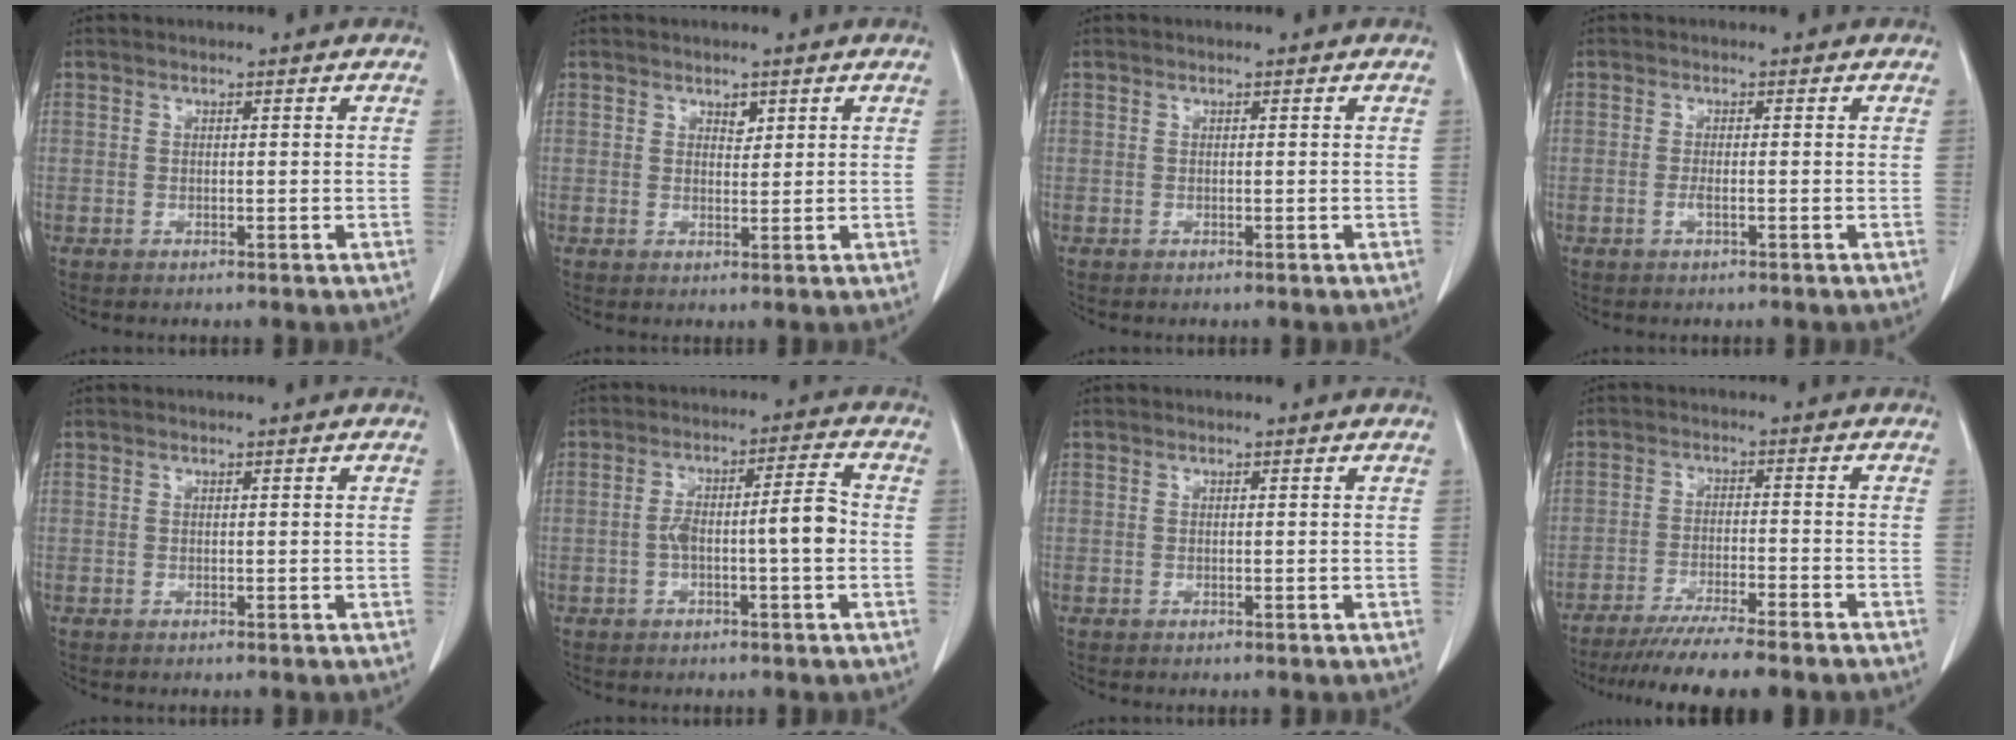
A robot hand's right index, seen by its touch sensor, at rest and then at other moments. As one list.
[{"total": 1.5, "force": [1.0, 0.9, 0.8], "torque": [-0.007, -0.004, 0.015]}, {"total": 0.0}, {"total": 1.2, "force": [-0.4, 0.0, 1.1], "torque": [-0.023, -0.001, -0.008]}, {"total": 0.0}, {"total": 7.2, "force": [-1.3, 0.8, 7.1], "torque": [-0.122, 0.025, -0.021]}, {"total": 0.0}, {"total": 11.1, "force": [-9.4, 0.0, 5.9], "torque": [-0.080, -0.027, -0.147]}]